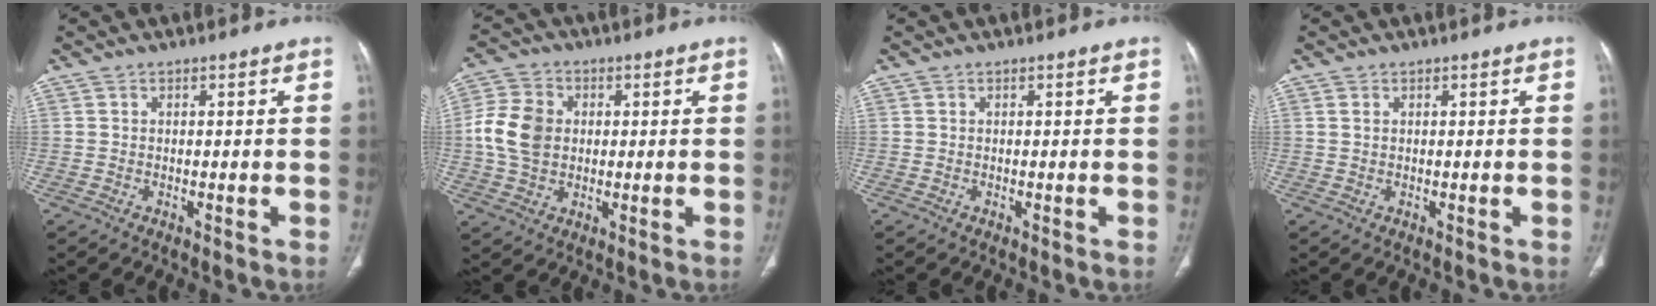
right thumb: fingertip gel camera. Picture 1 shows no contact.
{"total": 9.9, "force": [0.5, 7.7, 6.2], "torque": [-0.116, 0.012, 0.007]}
{"total": 0.0}
{"total": 1.0, "force": [0.4, 0.6, 0.7], "torque": [-0.017, 0.002, 0.012]}